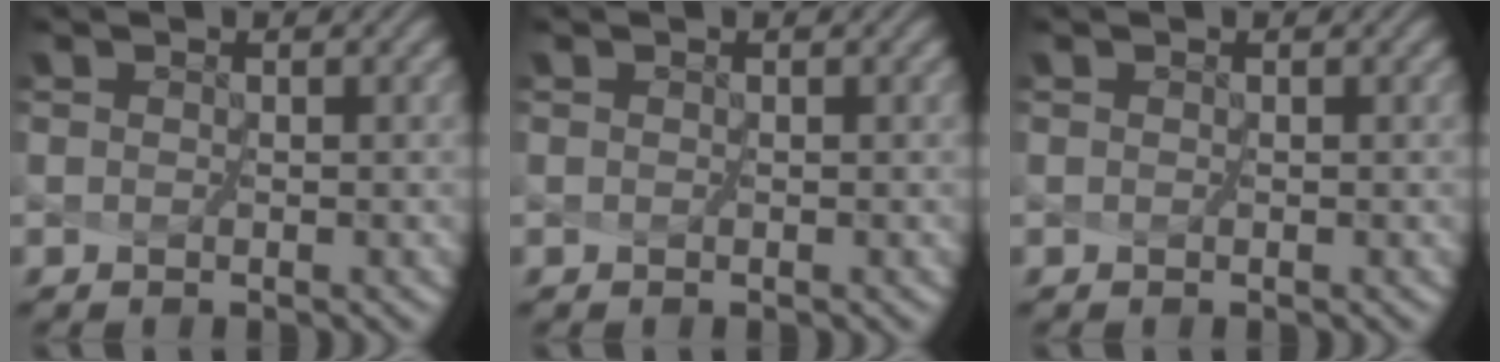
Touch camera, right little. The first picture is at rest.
{"total": 0.0}
{"total": 0.0}